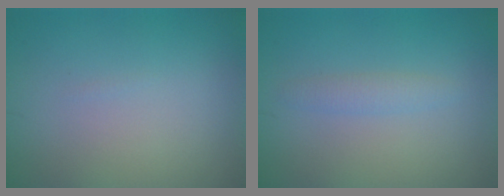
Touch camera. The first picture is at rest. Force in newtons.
{"total": 1.4, "press": 1.4, "slide": 0.1}